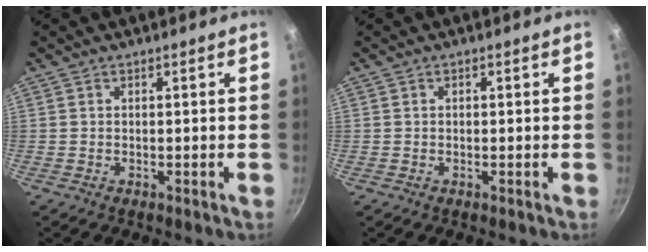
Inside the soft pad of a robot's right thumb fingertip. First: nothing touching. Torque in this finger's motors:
{"motor_torque": [-0.05, -0.26, -0.40, 0.07, 0.03]}